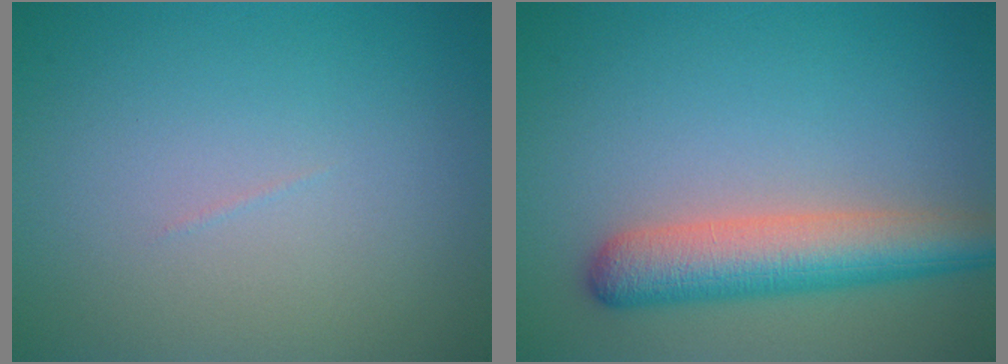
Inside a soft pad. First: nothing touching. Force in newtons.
{"total": 6.0, "press": 6.0, "slide": 0.2}